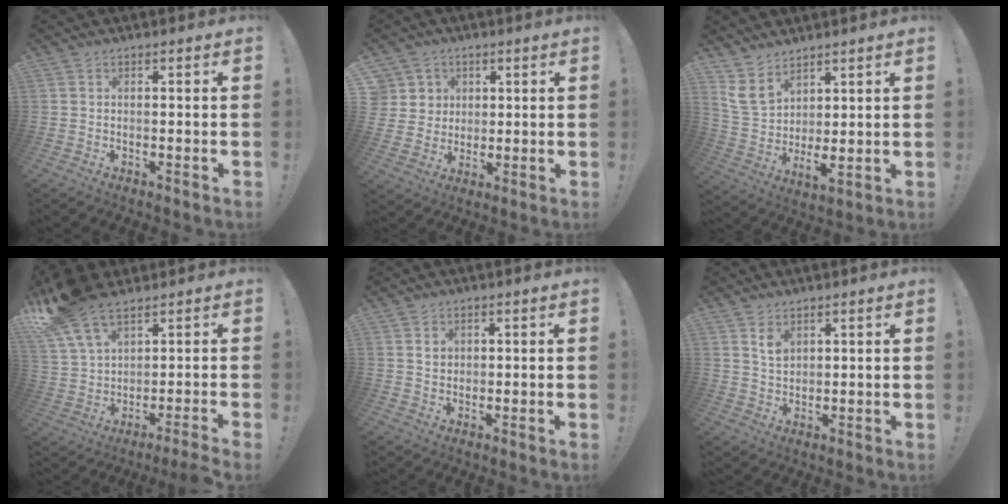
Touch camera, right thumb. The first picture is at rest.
{"total": 7.2, "force": [2.7, 6.5, 1.2], "torque": [-0.020, -0.019, 0.058]}
{"total": 8.2, "force": [5.6, 4.4, 4.1], "torque": [-0.088, -0.044, 0.115]}
{"total": 11.1, "force": [5.9, 4.1, 8.5], "torque": [-0.168, -0.024, 0.117]}
{"total": 2.5, "force": [1.0, 2.1, 1.0], "torque": [-0.001, -0.004, 0.015]}
{"total": 5.1, "force": [3.0, 3.6, 2.0], "torque": [-0.020, -0.020, 0.053]}